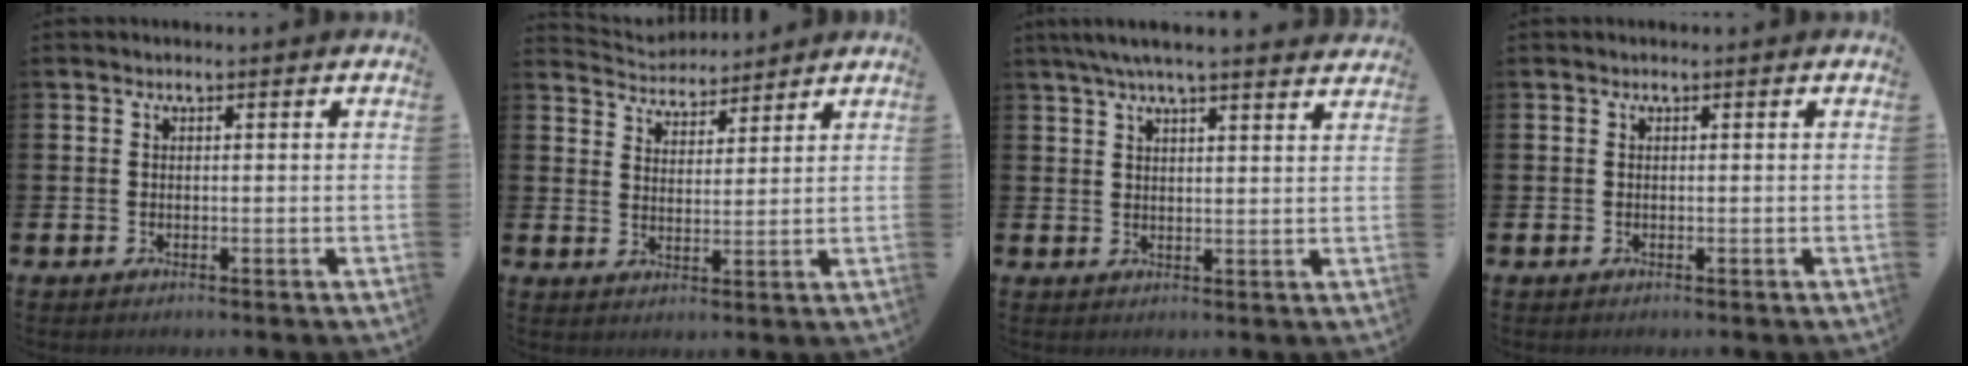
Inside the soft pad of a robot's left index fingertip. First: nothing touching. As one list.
[{"total": 4.4, "force": [4.3, 0.9, -0.5], "torque": [-0.009, -0.028, 0.077]}, {"total": 5.6, "force": [5.1, 0.2, 2.2], "torque": [-0.055, -0.012, 0.094]}, {"total": 0.0}]